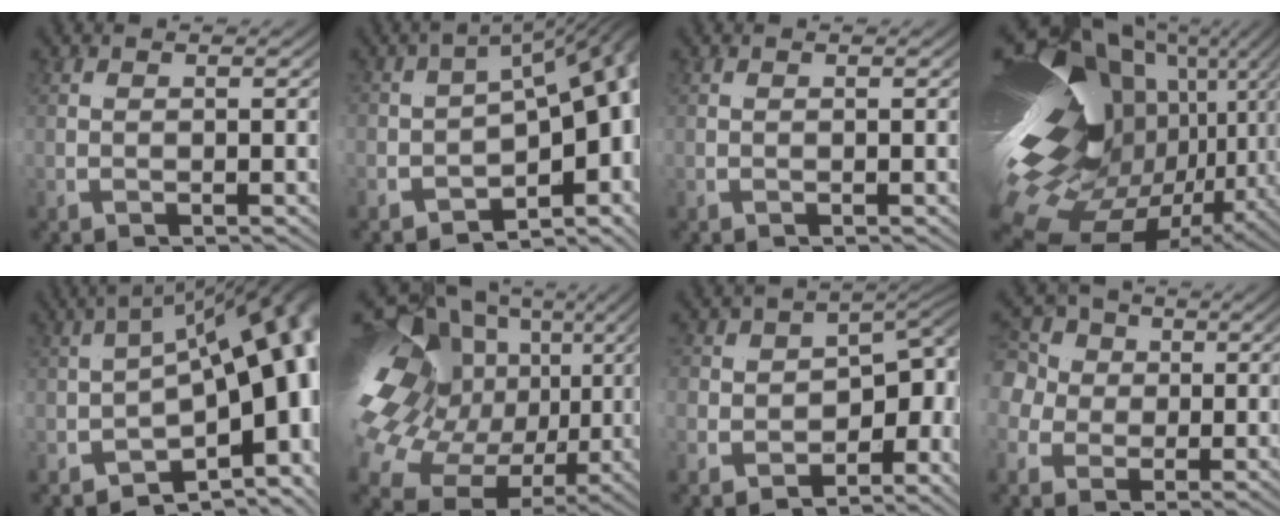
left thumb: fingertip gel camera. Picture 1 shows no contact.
{"total": 8.8, "force": [-0.3, 4.6, 7.5], "torque": [-0.105, 0.008, -0.014]}
{"total": 0.0}
{"total": 25.5, "force": [-1.6, 14.4, 21.0], "torque": [-0.354, -0.021, -0.012]}
{"total": 12.0, "force": [0.2, 5.7, 10.5], "torque": [-0.120, 0.033, -0.028]}
{"total": 16.7, "force": [1.9, 11.0, 12.5], "torque": [-0.240, 0.011, 0.024]}
{"total": 7.1, "force": [-1.5, 5.1, 4.8], "torque": [-0.080, -0.023, -0.011]}
{"total": 8.6, "force": [3.4, 6.5, 4.4], "torque": [-0.085, 0.005, 0.048]}